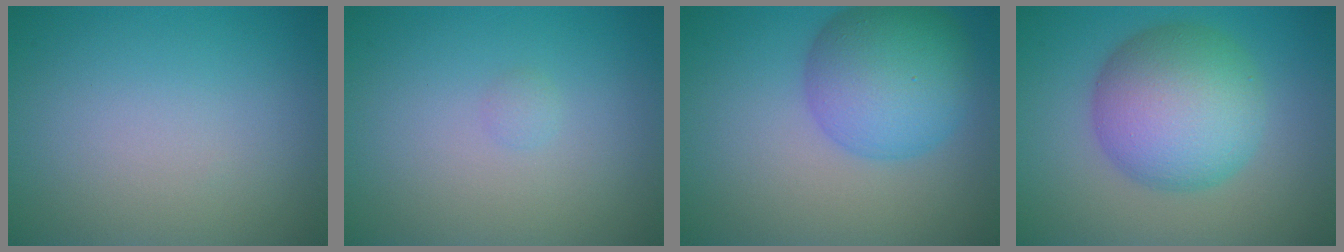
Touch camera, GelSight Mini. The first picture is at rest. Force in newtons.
{"total": 0.5, "press": 0.5, "slide": 0.0}
{"total": 7.5, "press": 7.5, "slide": 0.3}
{"total": 8.7, "press": 8.7, "slide": 0.1}